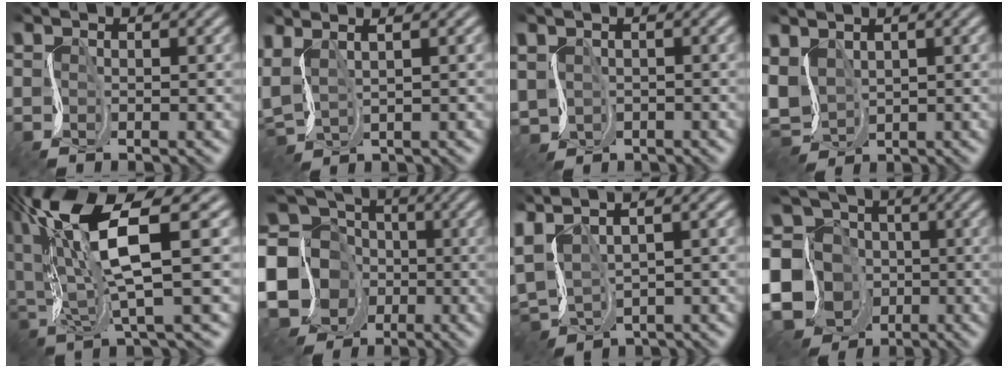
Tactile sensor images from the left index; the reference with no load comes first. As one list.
[{"total": 3.5, "force": [1.3, 1.2, 3.0], "torque": [-0.080, 0.015, 0.027]}, {"total": 2.6, "force": [-0.6, 2.2, 1.4], "torque": [-0.040, -0.013, -0.009]}, {"total": 5.0, "force": [0.3, 3.3, 3.7], "torque": [-0.104, 0.003, 0.000]}, {"total": 12.0, "force": [3.8, 3.1, 11.0], "torque": [-0.229, 0.014, 0.070]}, {"total": 15.9, "force": [-4.5, 14.1, 5.6], "torque": [-0.150, -0.002, -0.116]}, {"total": 5.0, "force": [-0.7, 2.4, 4.3], "torque": [-0.113, -0.007, -0.013]}, {"total": 18.4, "force": [-5.7, 16.0, 7.1], "torque": [-0.173, -0.003, -0.141]}]